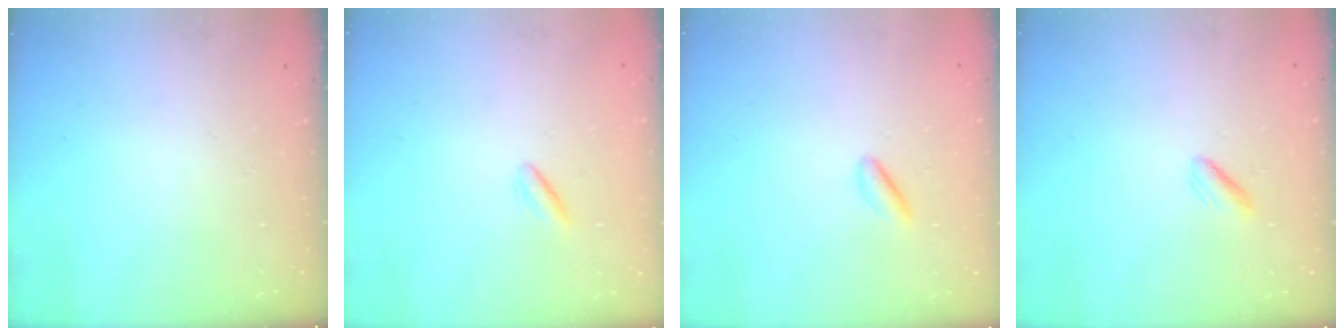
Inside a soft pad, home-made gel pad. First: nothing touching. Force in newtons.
{"total": 0.9, "press": 0.7, "slide": 0.6}
{"total": 2.1, "press": 2.0, "slide": 0.7}
{"total": 1.9, "press": 1.8, "slide": 0.6}